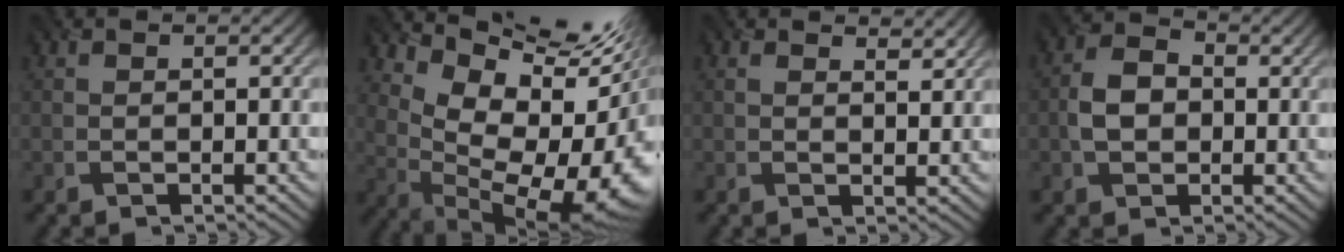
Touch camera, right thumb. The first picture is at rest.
{"total": 17.2, "force": [2.0, 9.9, 13.9], "torque": [-0.153, -0.014, 0.070]}
{"total": 3.2, "force": [2.4, 1.3, 1.7], "torque": [-0.038, -0.004, 0.041]}
{"total": 4.4, "force": [-0.4, 3.3, 2.8], "torque": [-0.057, 0.004, -0.013]}